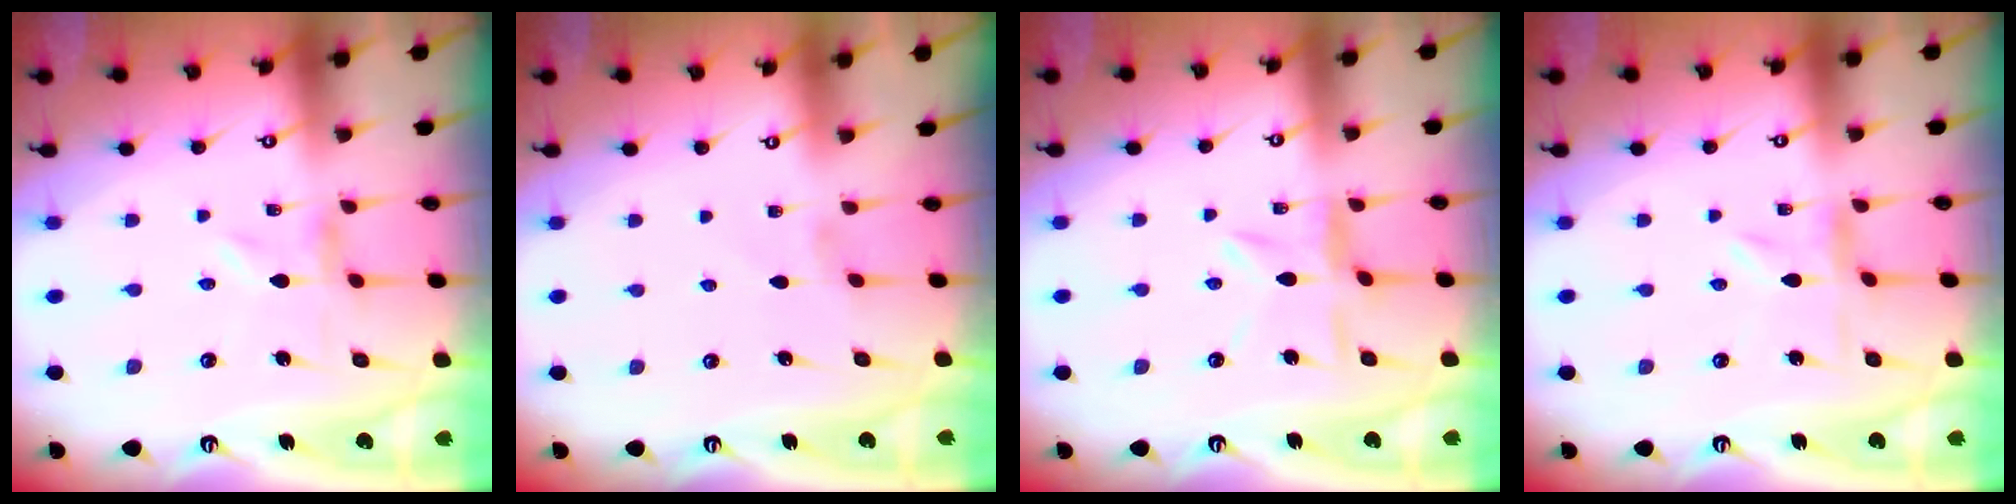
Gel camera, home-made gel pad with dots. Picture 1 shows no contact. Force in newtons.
{"total": 0.0}
{"total": 5.2, "press": 5.2, "slide": 0.5}
{"total": 0.5, "press": 0.4, "slide": 0.3}